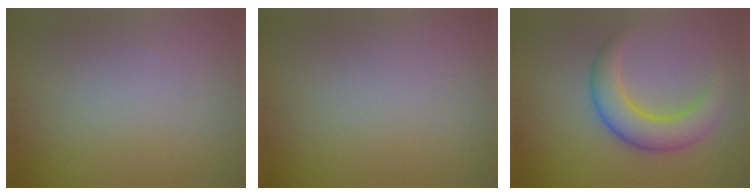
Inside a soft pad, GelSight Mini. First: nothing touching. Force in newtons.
{"total": 0.0}
{"total": 5.2, "press": 5.2, "slide": 0.1}